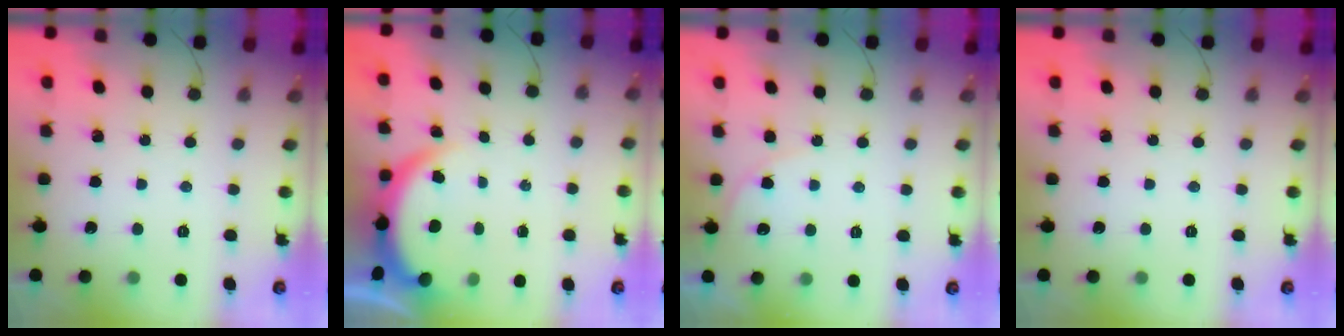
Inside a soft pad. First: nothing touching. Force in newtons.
{"total": 3.9, "press": 3.9, "slide": 0.2}
{"total": 4.1, "press": 4.1, "slide": 0.6}
{"total": 0.0}